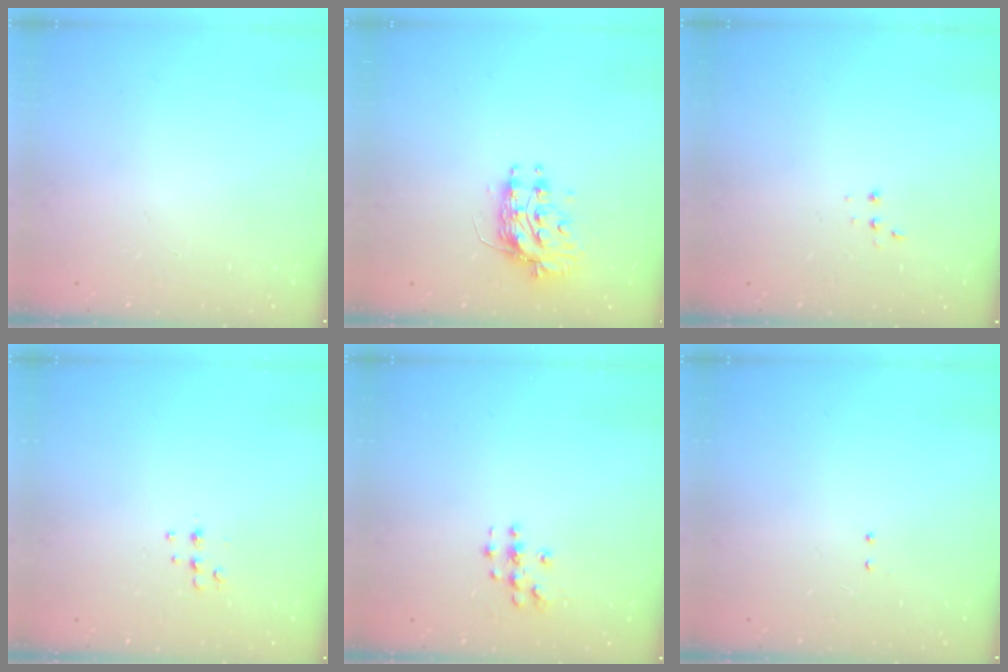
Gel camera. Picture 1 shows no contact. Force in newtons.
{"total": 9.2, "press": 9.2, "slide": 0.7}
{"total": 2.7, "press": 2.7, "slide": 0.5}
{"total": 5.3, "press": 5.2, "slide": 0.8}
{"total": 4.3, "press": 4.3, "slide": 0.6}
{"total": 2.1, "press": 2.0, "slide": 0.6}